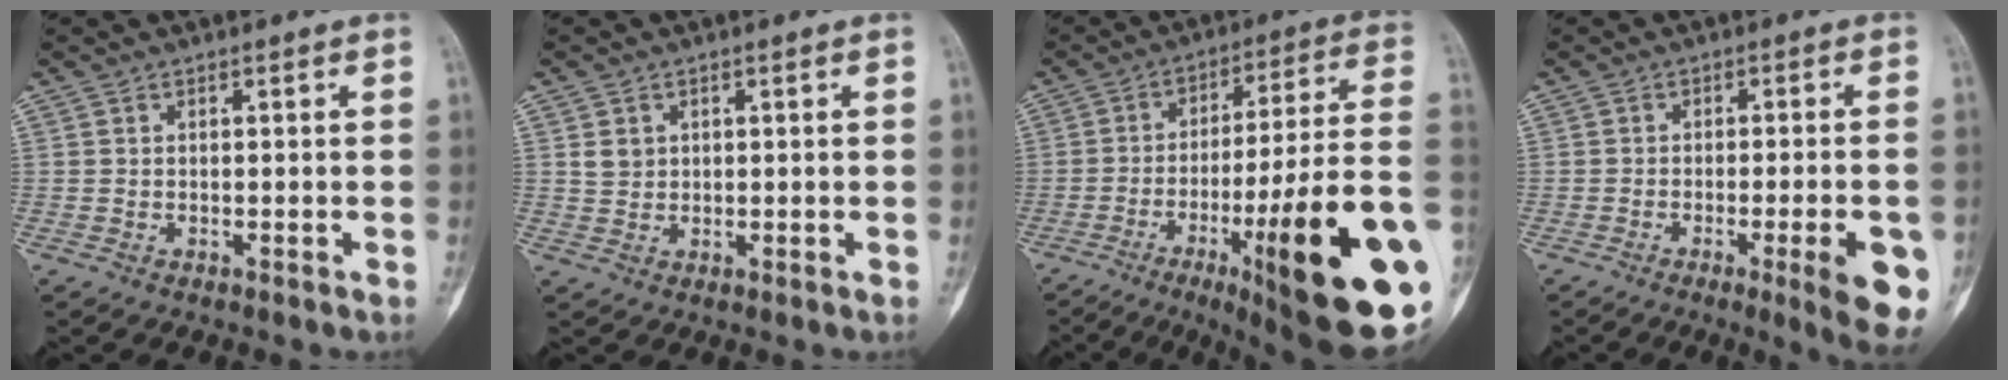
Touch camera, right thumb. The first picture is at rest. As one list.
[{"total": 2.3, "force": [0.8, 2.0, 0.9], "torque": [-0.010, -0.003, 0.020]}, {"total": 29.0, "force": [-9.5, 4.1, 27.1], "torque": [-0.334, 0.021, -0.139]}, {"total": 10.7, "force": [-3.9, 1.8, 9.8], "torque": [-0.122, -0.004, -0.046]}]